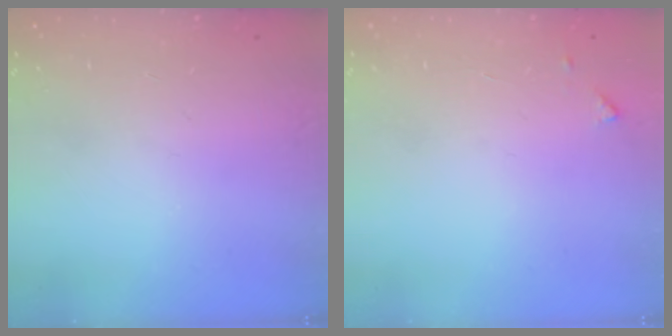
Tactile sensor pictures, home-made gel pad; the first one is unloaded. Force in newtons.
{"total": 4.5, "press": 4.4, "slide": 0.5}